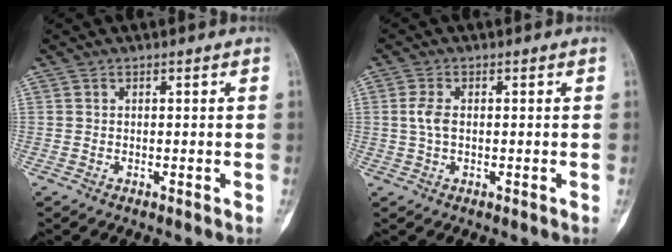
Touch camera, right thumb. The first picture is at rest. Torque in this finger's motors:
{"motor_torque": [0.26, 0.26, 0.19, -0.22, 0.14]}